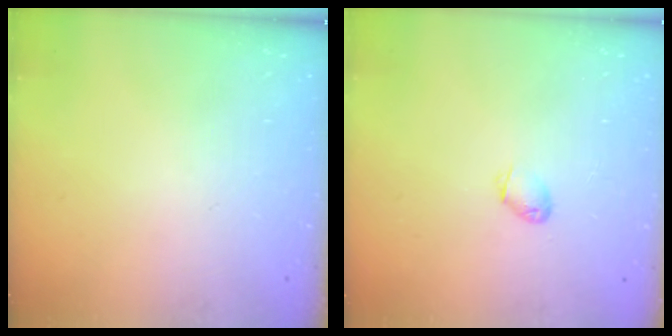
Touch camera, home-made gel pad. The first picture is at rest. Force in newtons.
{"total": 2.3, "press": 2.3, "slide": 0.5}